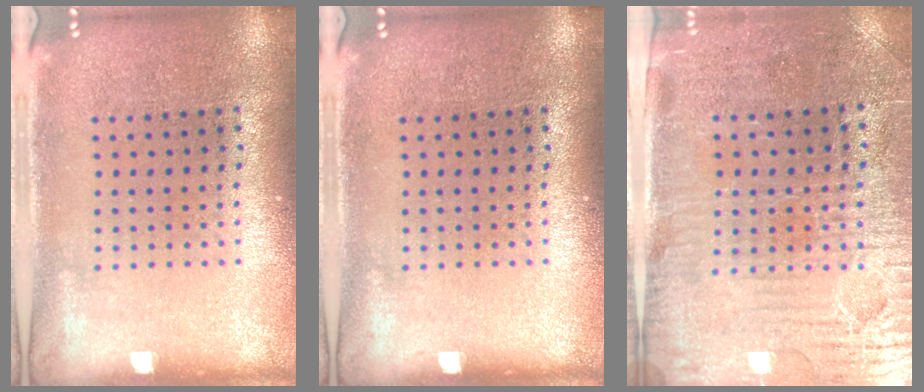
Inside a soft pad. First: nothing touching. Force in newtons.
{"total": 0.0}
{"total": 3.8, "press": 3.5, "slide": 1.4}